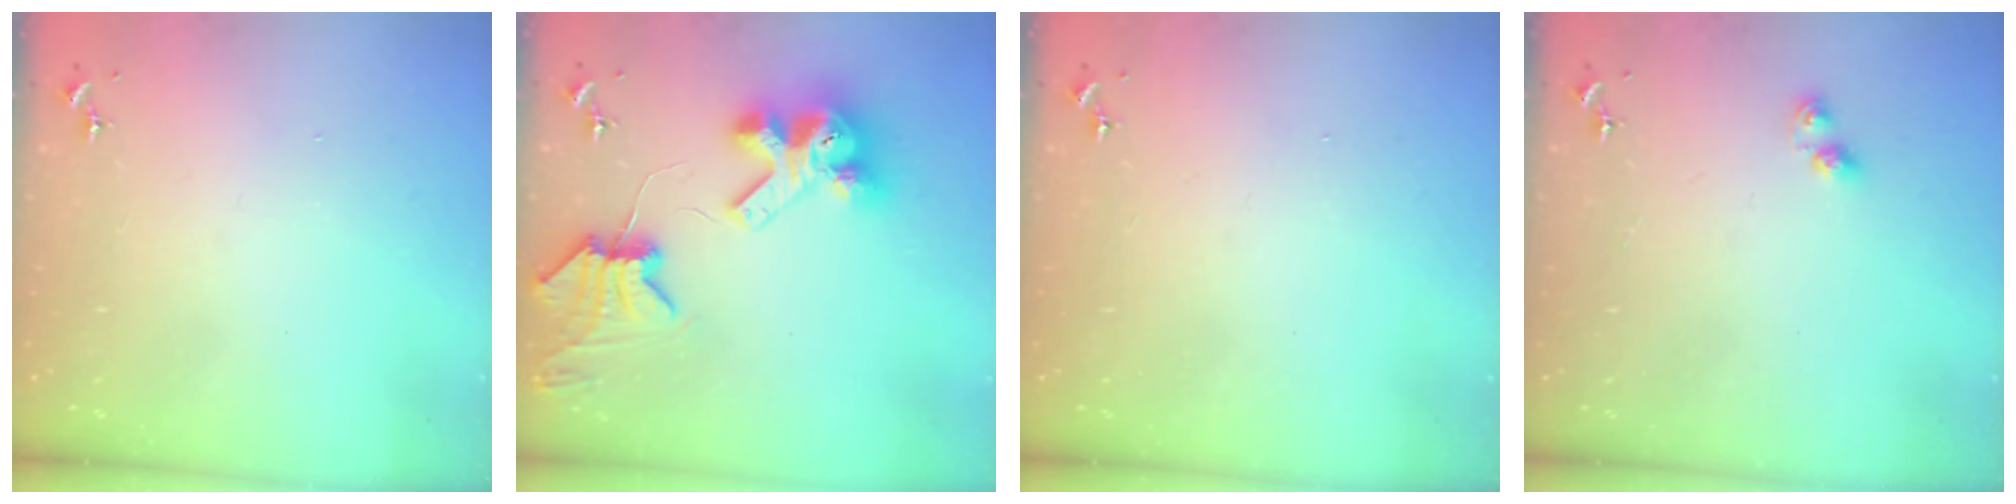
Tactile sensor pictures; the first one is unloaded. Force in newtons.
{"total": 12.1, "press": 11.9, "slide": 1.7}
{"total": 0.0}
{"total": 4.3, "press": 4.3, "slide": 0.1}